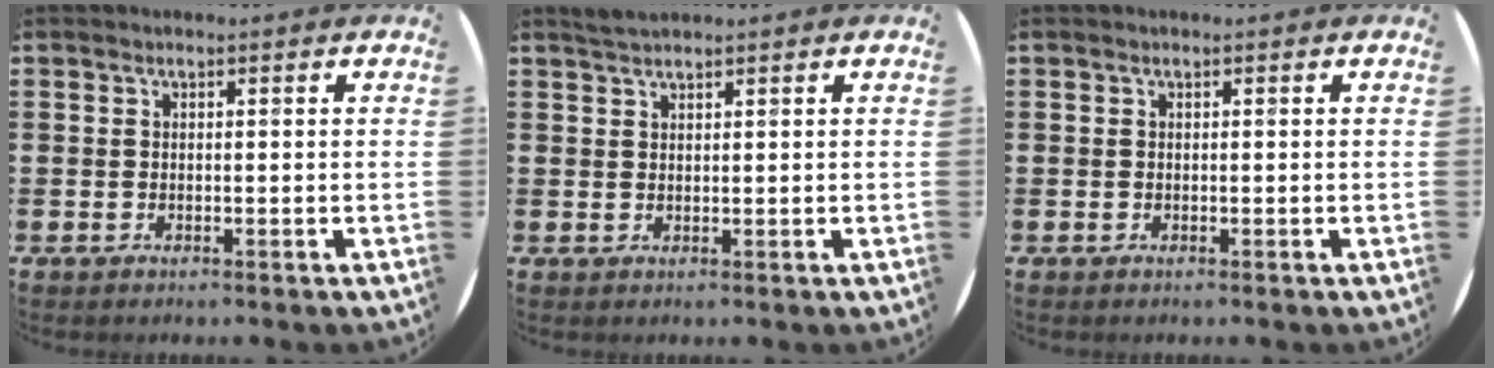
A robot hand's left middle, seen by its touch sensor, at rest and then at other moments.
{"total": 1.4, "force": [1.3, 0.0, 0.3], "torque": [-0.006, 0.002, 0.025]}
{"total": 0.0}